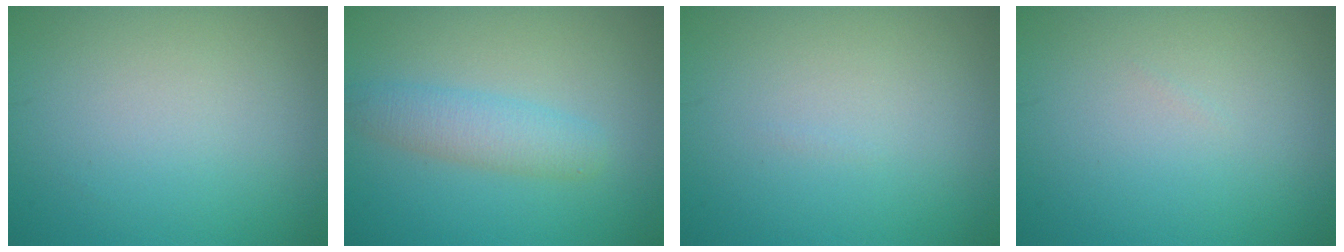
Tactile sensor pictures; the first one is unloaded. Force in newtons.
{"total": 3.0, "press": 3.0, "slide": 0.1}
{"total": 0.0}
{"total": 0.0}